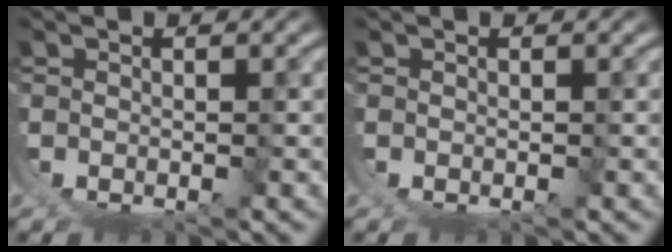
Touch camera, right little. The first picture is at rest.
{"total": 0.0}